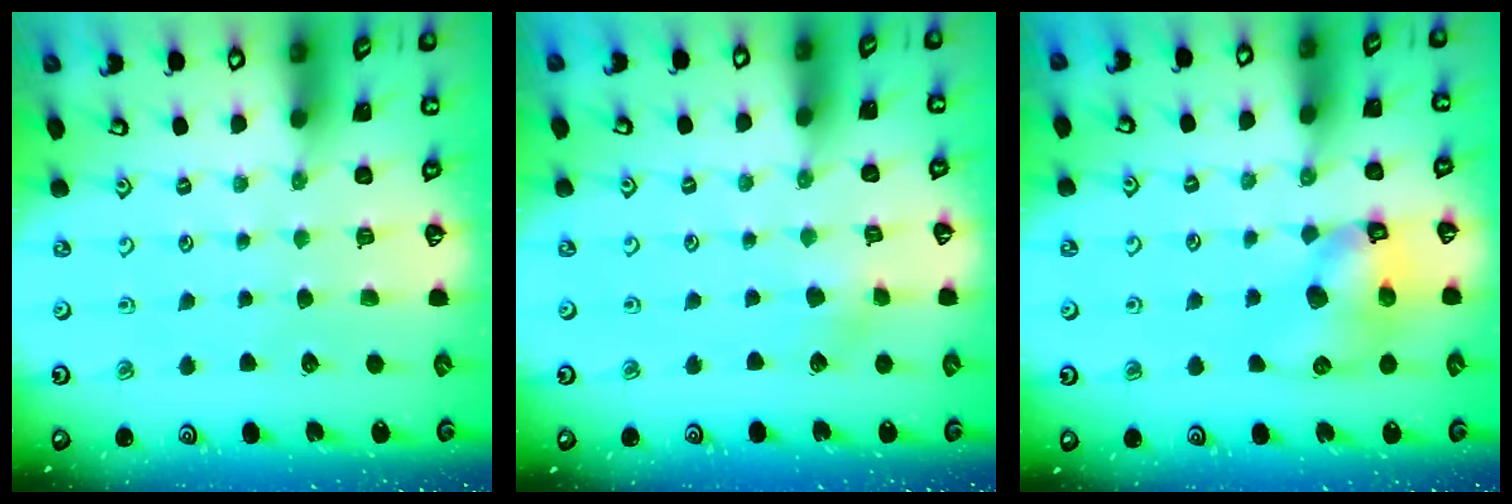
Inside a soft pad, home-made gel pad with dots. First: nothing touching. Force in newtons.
{"total": 3.0, "press": 3.0, "slide": 0.4}
{"total": 10.5, "press": 10.4, "slide": 1.6}